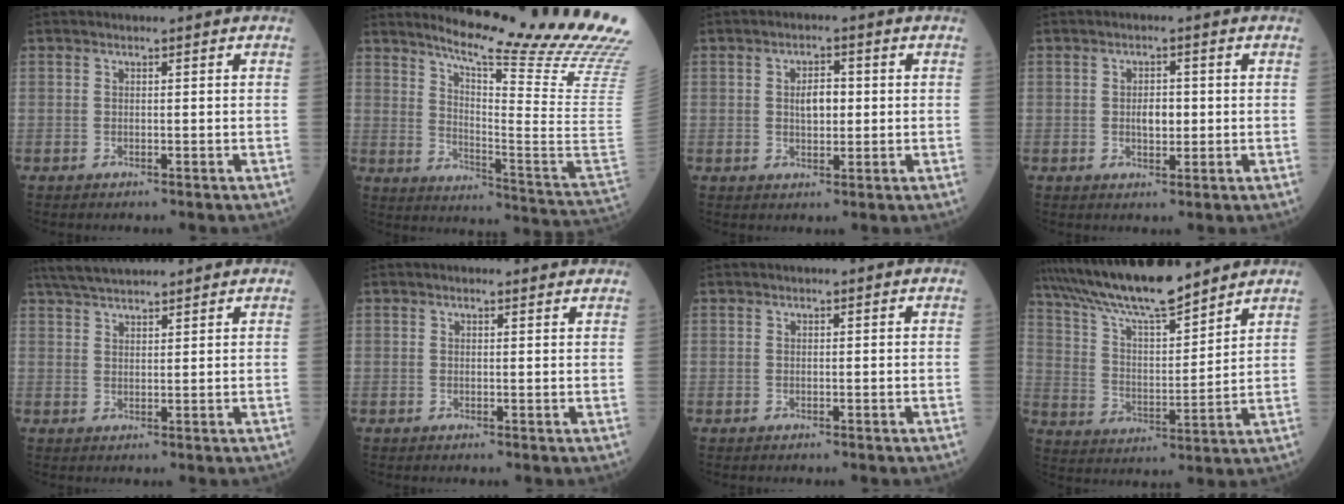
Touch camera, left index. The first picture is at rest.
{"total": 24.8, "force": [20.7, -3.0, 13.2], "torque": [-0.208, -0.130, 0.275]}
{"total": 3.7, "force": [0.3, 2.0, 3.1], "torque": [-0.055, 0.004, 0.008]}
{"total": 2.9, "force": [-0.1, 1.7, 2.4], "torque": [-0.040, -0.001, 0.002]}
{"total": 9.3, "force": [8.1, 1.9, 4.1], "torque": [-0.071, 0.033, 0.138]}
{"total": 3.3, "force": [3.1, 0.9, 1.0], "torque": [-0.016, 0.013, 0.033]}
{"total": 0.0}
{"total": 15.6, "force": [13.5, 1.9, 7.5], "torque": [-0.139, 0.006, 0.245]}